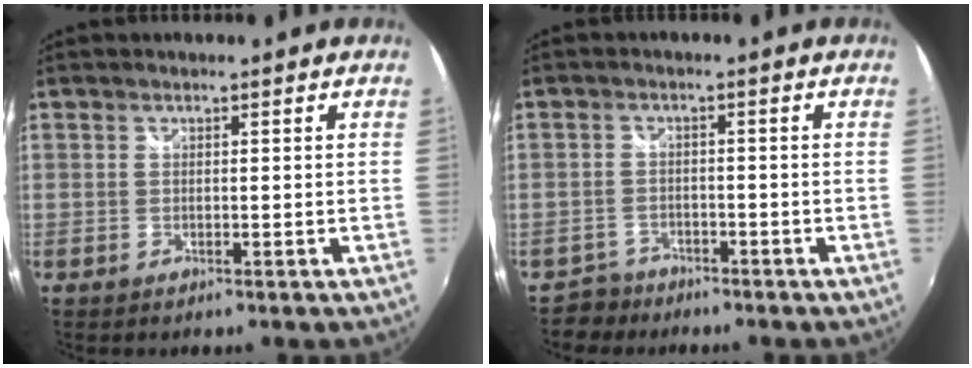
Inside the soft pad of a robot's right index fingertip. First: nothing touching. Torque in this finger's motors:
{"motor_torque": [0.16, 0.02, 0.06, 0.00]}